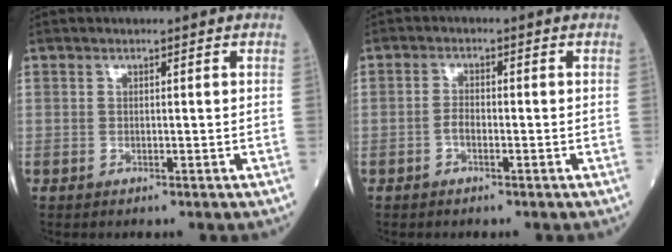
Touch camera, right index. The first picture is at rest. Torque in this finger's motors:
{"motor_torque": [0.02, 0.12, 0.01, 0.00]}